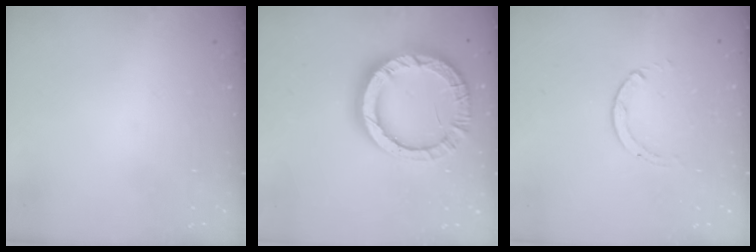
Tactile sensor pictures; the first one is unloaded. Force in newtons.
{"total": 17.2, "press": 17.1, "slide": 1.9}
{"total": 0.9, "press": 0.9, "slide": 0.1}